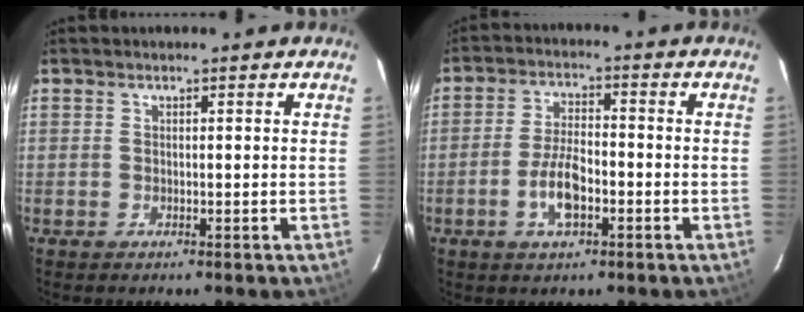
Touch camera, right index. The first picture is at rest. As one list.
[{"total": 7.1, "force": [-2.8, 2.9, 5.9], "torque": [-0.121, 0.002, -0.051]}]